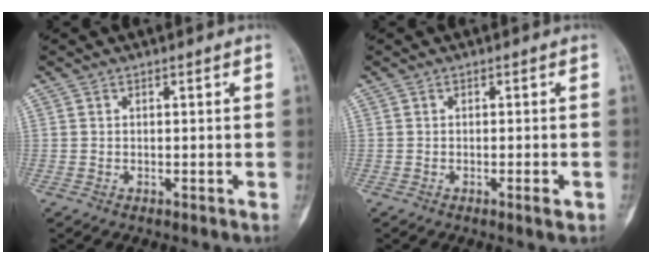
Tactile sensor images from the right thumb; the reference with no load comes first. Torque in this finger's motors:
{"motor_torque": [-0.25, 0.01, 0.26, 0.19, -0.06]}